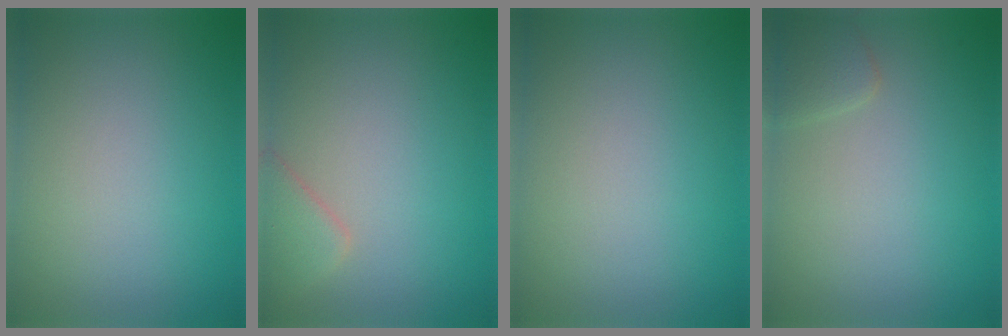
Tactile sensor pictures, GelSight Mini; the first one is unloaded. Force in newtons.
{"total": 2.4, "press": 2.4, "slide": 0.2}
{"total": 0.0}
{"total": 1.4, "press": 1.4, "slide": 0.1}